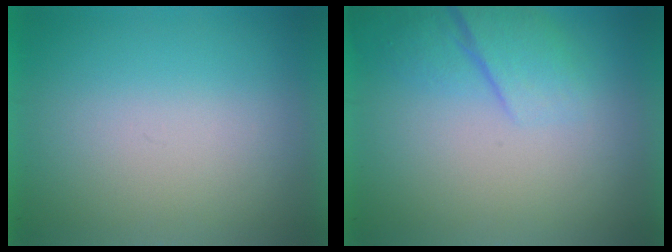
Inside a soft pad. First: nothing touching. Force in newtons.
{"total": 2.5}